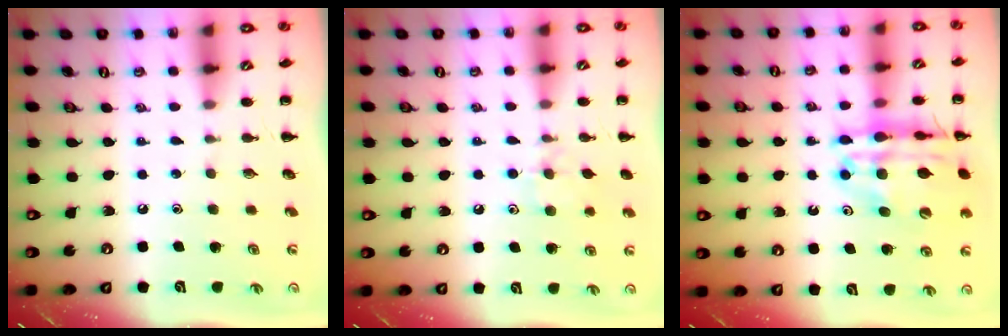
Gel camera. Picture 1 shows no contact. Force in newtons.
{"total": 7.8, "press": 7.5, "slide": 2.0}
{"total": 18.3, "press": 18.0, "slide": 3.7}